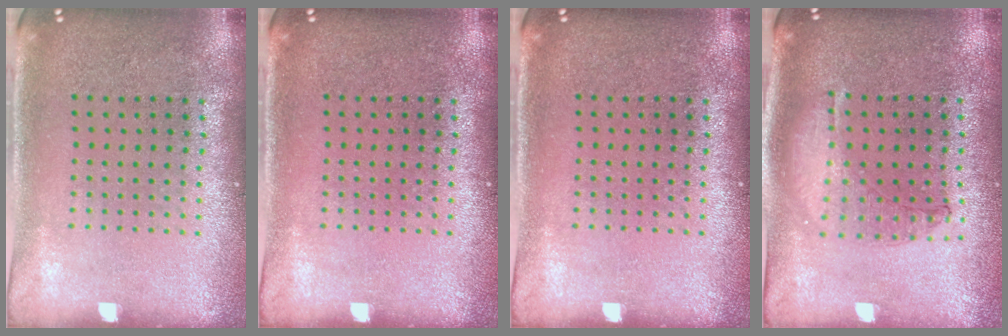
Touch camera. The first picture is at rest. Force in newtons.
{"total": 0.0}
{"total": 0.0}
{"total": 1.0, "press": 0.9, "slide": 0.3}